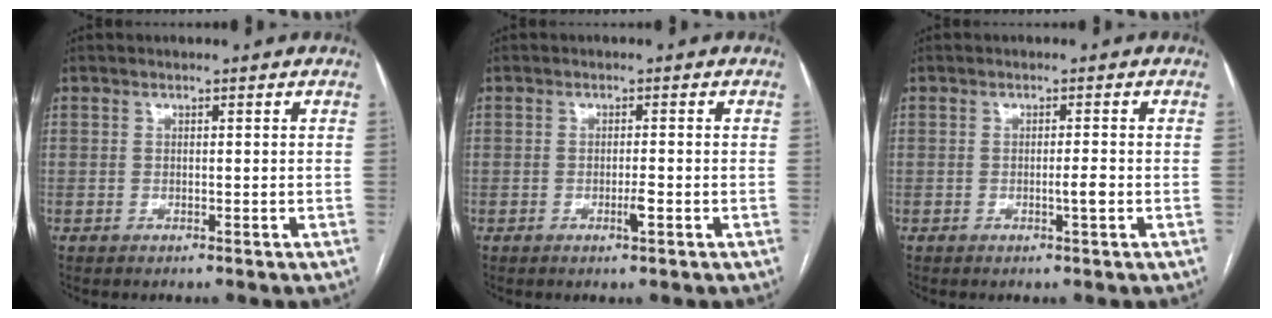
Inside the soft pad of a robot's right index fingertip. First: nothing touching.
{"total": 1.8, "force": [-0.7, 0.0, 1.7], "torque": [-0.033, -0.003, -0.010]}
{"total": 1.6, "force": [-0.5, -0.2, 1.5], "torque": [-0.027, -0.002, -0.008]}